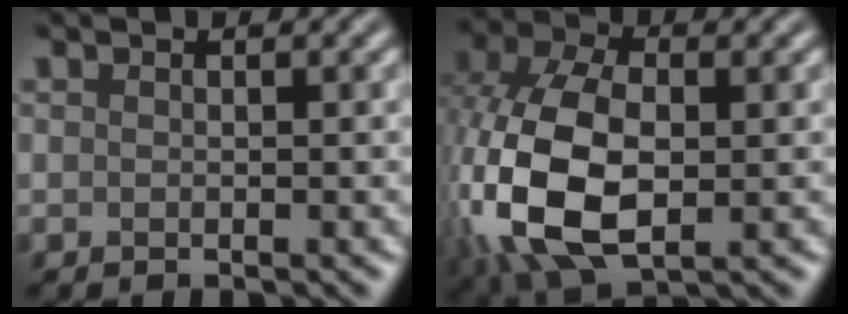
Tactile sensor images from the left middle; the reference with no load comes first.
{"total": 12.4, "force": [-1.9, 8.0, 9.4], "torque": [-0.236, -0.023, -0.032]}